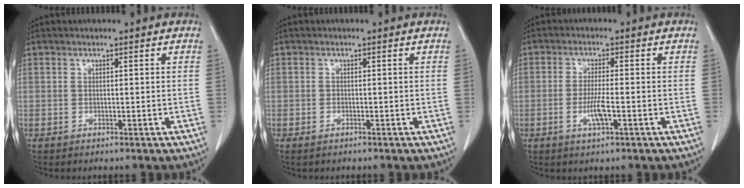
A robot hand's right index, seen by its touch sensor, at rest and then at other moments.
{"total": 0.8, "force": [-0.6, 0.3, 0.4], "torque": [-0.011, -0.001, -0.006]}
{"total": 4.1, "force": [-1.3, 0.3, 3.8], "torque": [-0.077, -0.006, -0.024]}